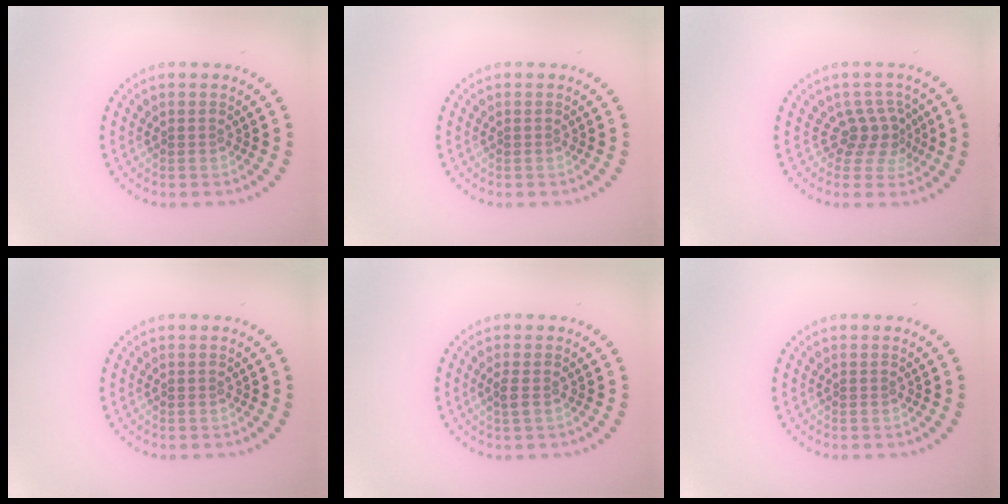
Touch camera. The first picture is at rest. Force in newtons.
{"total": 0.0}
{"total": 2.7, "press": 1.9, "slide": 1.9}
{"total": 0.0}
{"total": 0.9, "press": 0.8, "slide": 0.4}
{"total": 0.0}